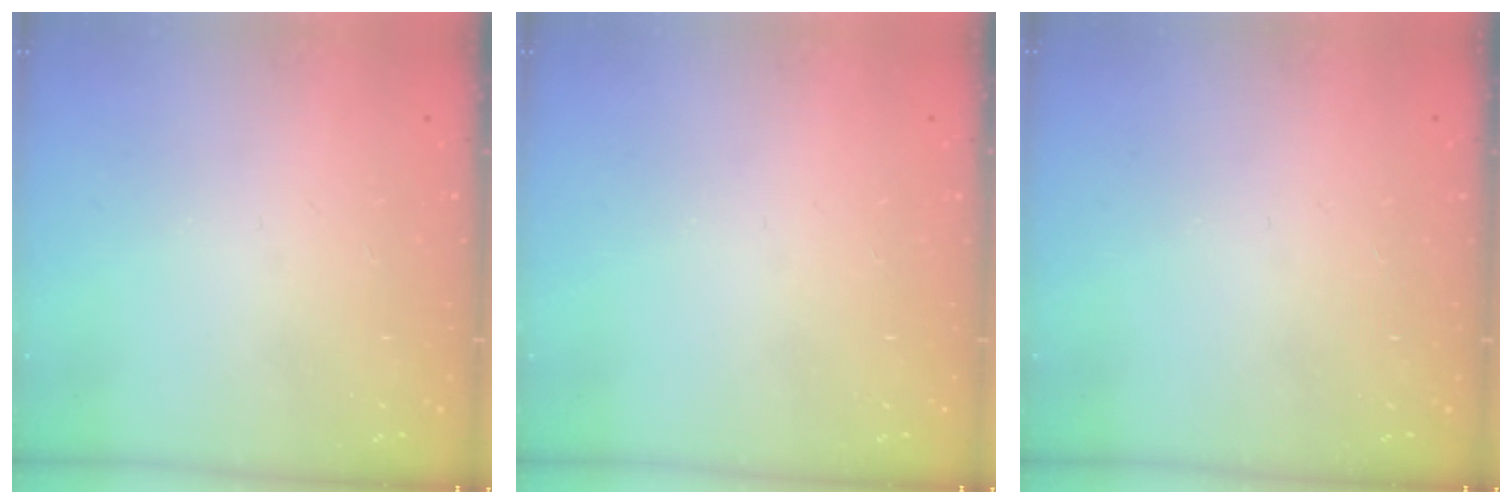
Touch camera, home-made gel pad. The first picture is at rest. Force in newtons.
{"total": 0.0}
{"total": 0.0}